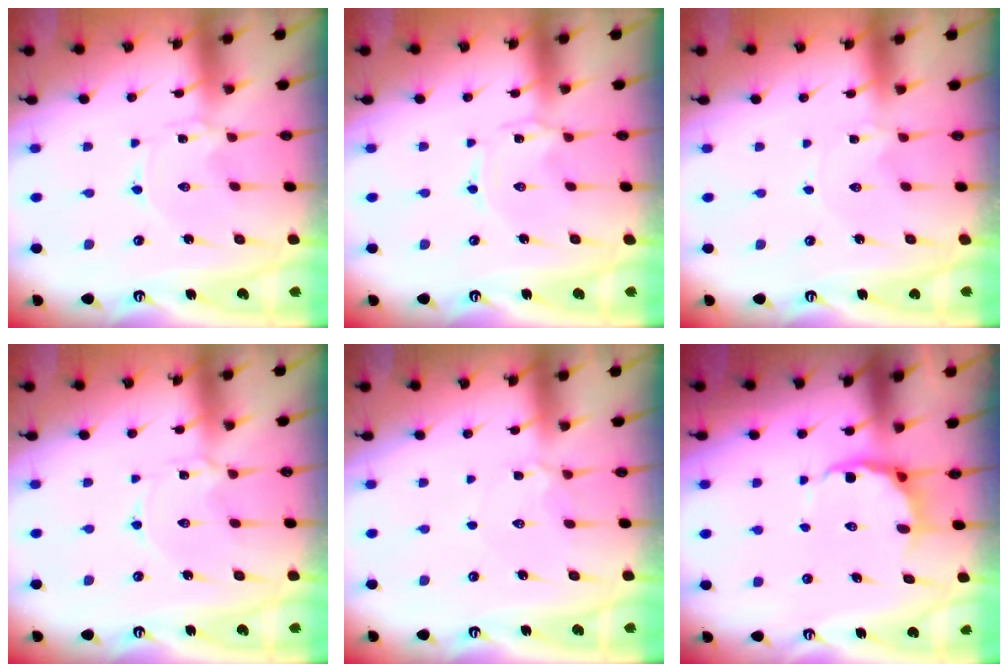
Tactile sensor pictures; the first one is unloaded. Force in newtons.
{"total": 0.7, "press": 0.7, "slide": 0.1}
{"total": 0.0}
{"total": 1.7, "press": 1.7, "slide": 0.3}
{"total": 4.7, "press": 4.6, "slide": 0.6}
{"total": 6.8, "press": 6.3, "slide": 2.5}